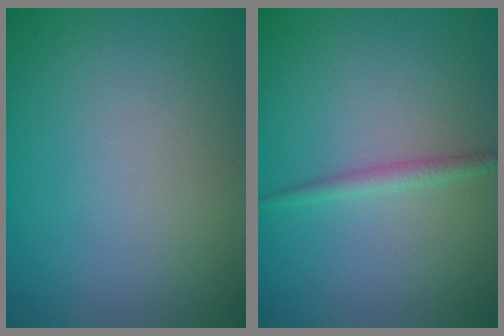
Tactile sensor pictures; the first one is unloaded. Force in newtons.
{"total": 1.3, "press": 1.3, "slide": 0.0}